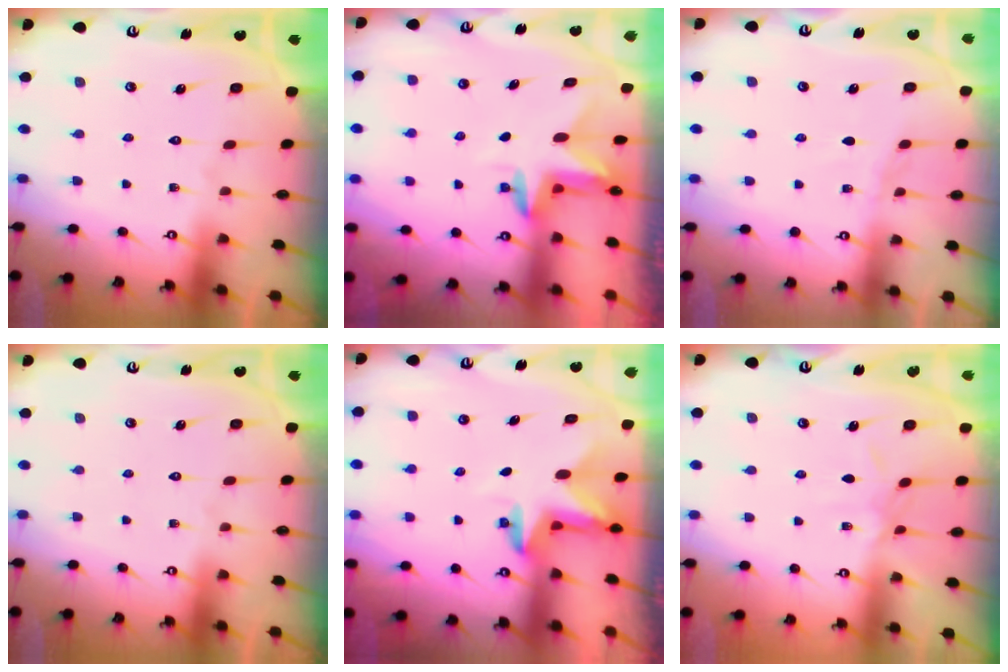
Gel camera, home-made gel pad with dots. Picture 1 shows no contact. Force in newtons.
{"total": 3.3, "press": 3.3, "slide": 0.3}
{"total": 4.1, "press": 4.0, "slide": 0.4}
{"total": 0.0}
{"total": 2.9, "press": 2.9, "slide": 0.1}
{"total": 3.9, "press": 3.9, "slide": 0.6}